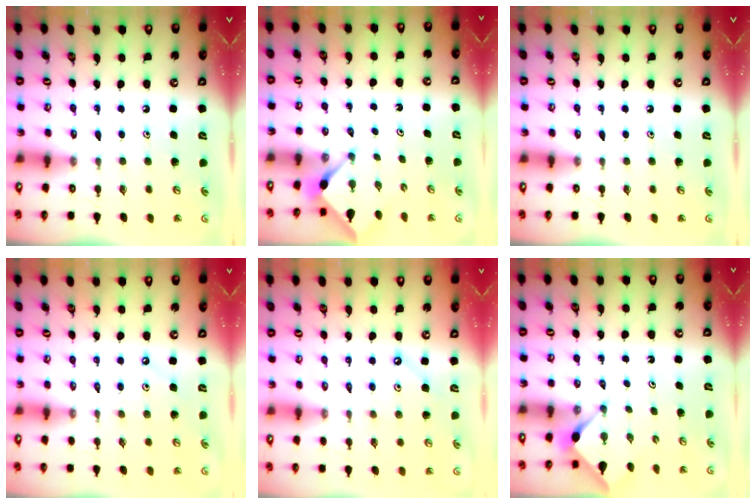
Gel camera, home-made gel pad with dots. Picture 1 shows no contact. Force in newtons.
{"total": 2.9, "press": 2.9, "slide": 0.4}
{"total": 0.0}
{"total": 2.7, "press": 2.6, "slide": 0.5}
{"total": 1.9, "press": 1.9, "slide": 0.2}
{"total": 3.0, "press": 3.0, "slide": 0.3}